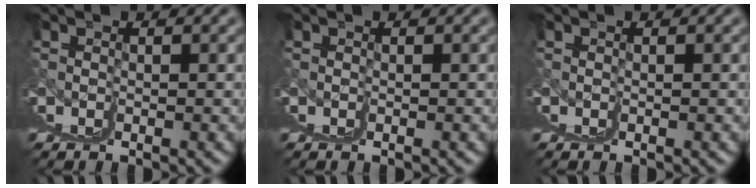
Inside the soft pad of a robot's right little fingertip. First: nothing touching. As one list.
[{"total": 0.0}, {"total": 0.0}]